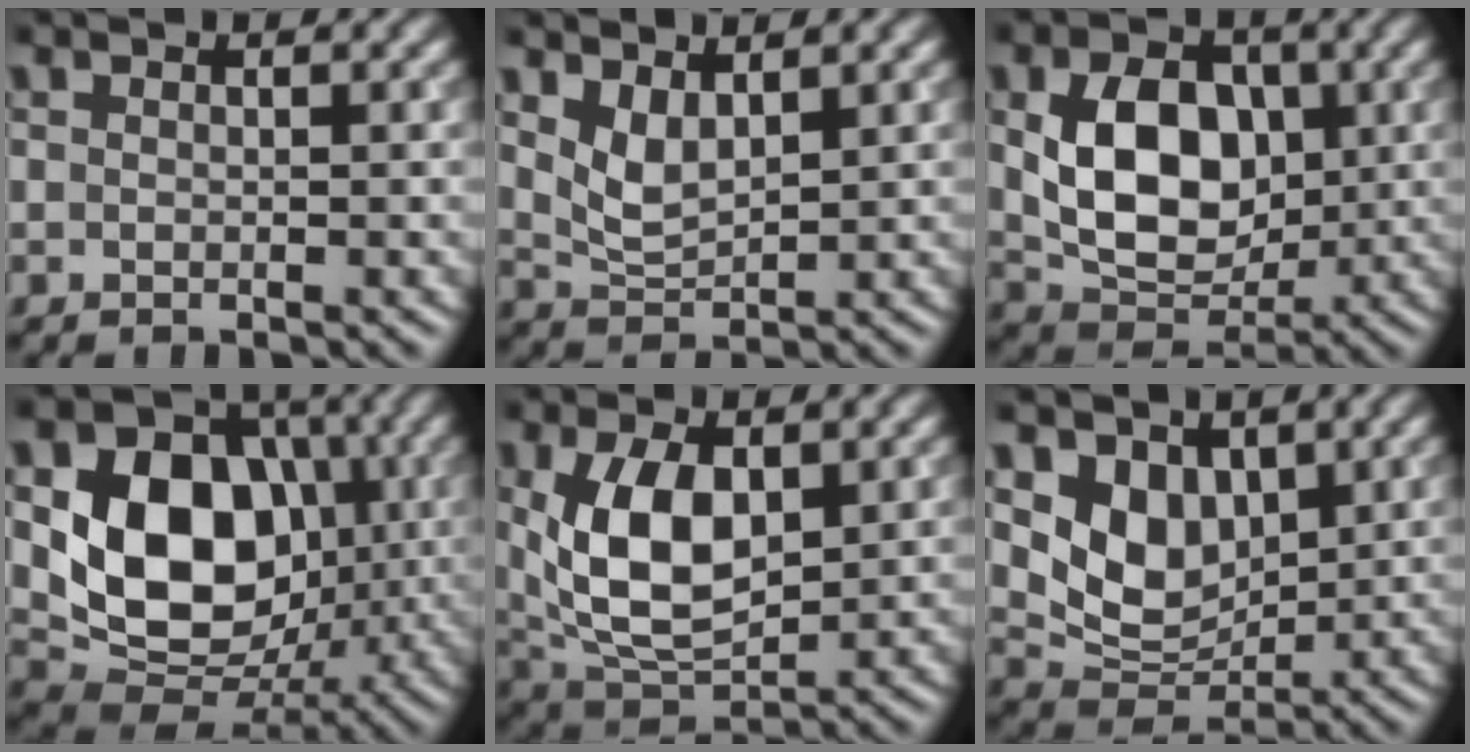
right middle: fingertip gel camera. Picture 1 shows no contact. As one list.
[{"total": 2.7, "force": [1.5, 1.3, 1.9], "torque": [-0.046, -0.007, 0.038]}, {"total": 8.3, "force": [0.7, 5.8, 5.9], "torque": [-0.113, -0.005, 0.017]}, {"total": 11.2, "force": [0.8, 8.6, 7.2], "torque": [-0.137, -0.010, 0.018]}, {"total": 7.6, "force": [1.2, 4.1, 6.3], "torque": [-0.133, -0.003, 0.027]}, {"total": 5.4, "force": [2.1, 3.9, 3.1], "torque": [-0.061, -0.017, 0.040]}]